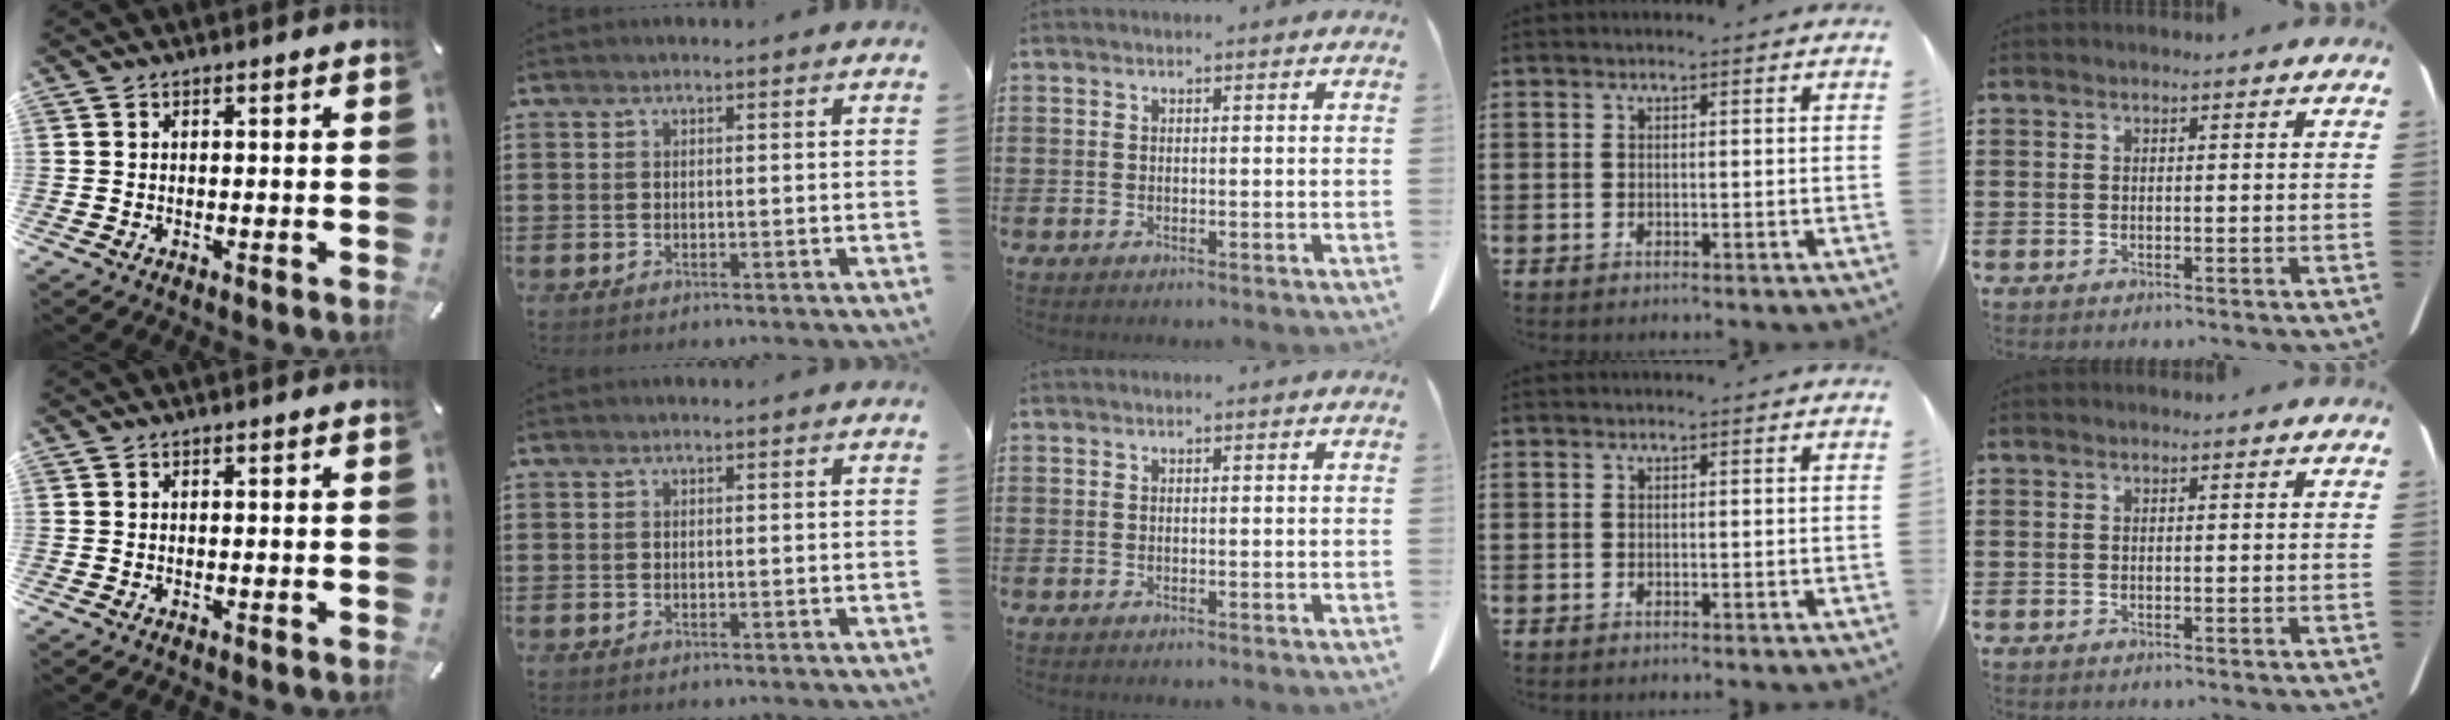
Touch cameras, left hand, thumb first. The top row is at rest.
{}